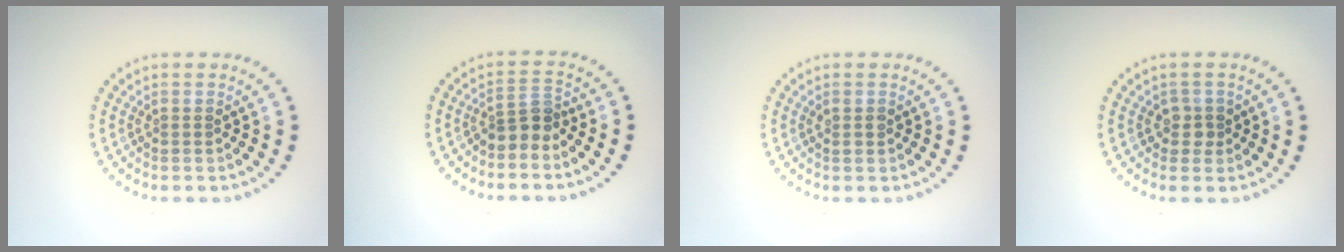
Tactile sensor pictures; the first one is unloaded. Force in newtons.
{"total": 2.4, "press": 1.8, "slide": 1.6}
{"total": 0.8, "press": 0.8, "slide": 0.3}
{"total": 1.6, "press": 1.3, "slide": 0.9}